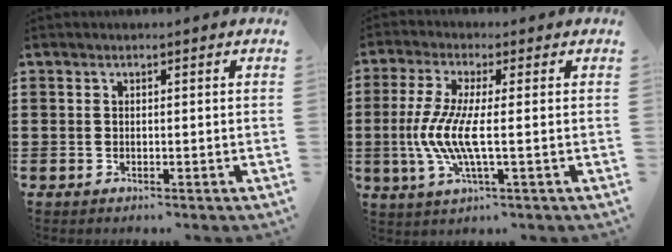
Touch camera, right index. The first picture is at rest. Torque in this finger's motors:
{"motor_torque": [1.68, -0.45, 0.72, 0.21]}